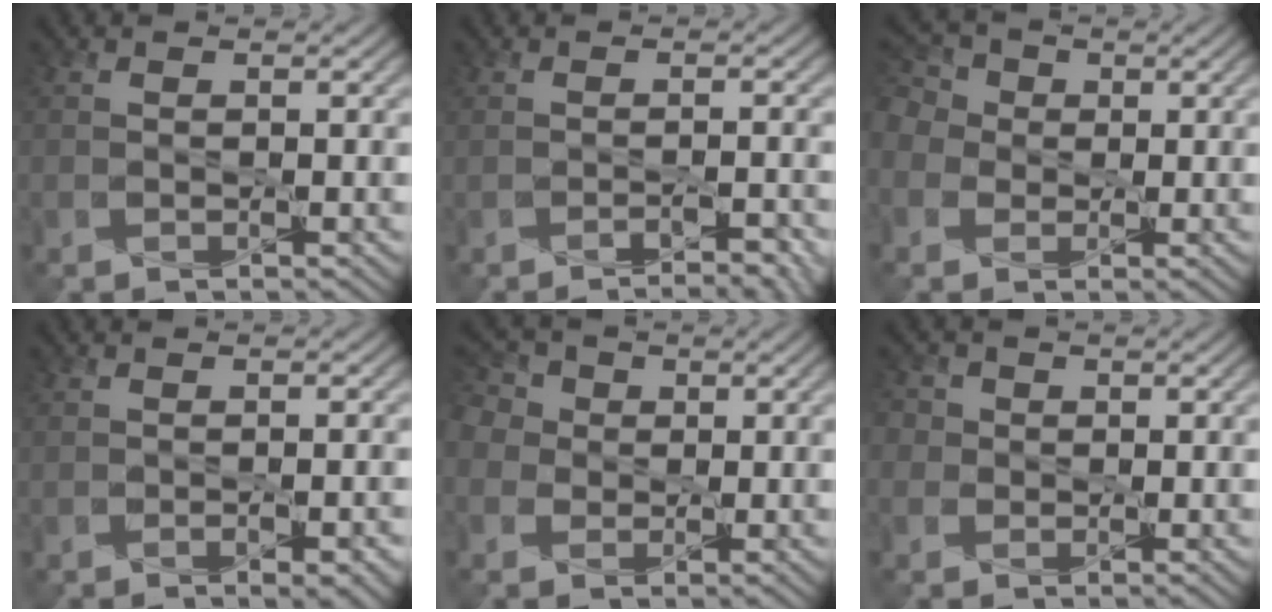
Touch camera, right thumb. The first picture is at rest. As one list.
[{"total": 3.0, "force": [-2.1, 0.5, 2.1], "torque": [-0.029, 0.003, -0.027]}, {"total": 5.9, "force": [0.7, 5.1, 2.9], "torque": [-0.100, 0.018, -0.004]}, {"total": 2.8, "force": [-1.2, 1.0, 2.3], "torque": [-0.035, -0.006, -0.008]}, {"total": 5.9, "force": [1.4, 5.0, 2.8], "torque": [-0.097, 0.022, 0.007]}, {"total": 3.3, "force": [1.0, 2.9, 1.0], "torque": [-0.031, 0.003, 0.008]}]